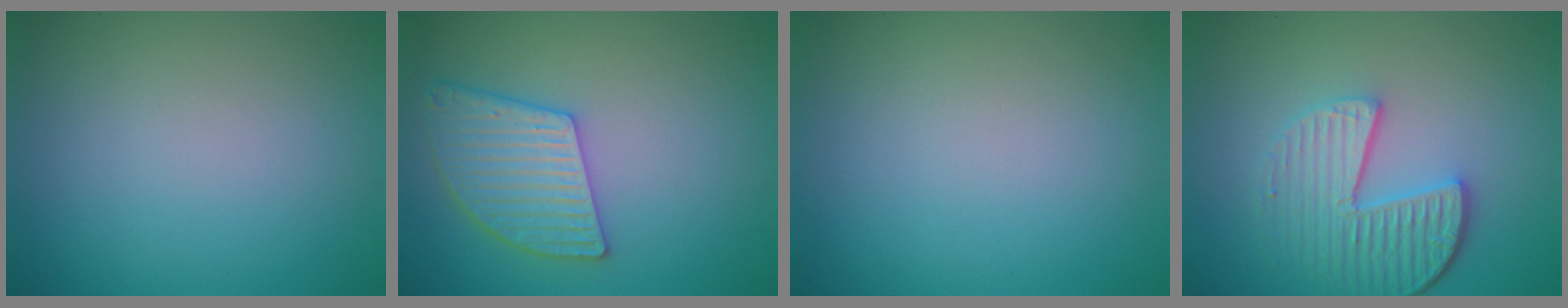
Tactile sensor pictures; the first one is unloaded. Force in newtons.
{"total": 4.8, "press": 4.3, "slide": 2.1}
{"total": 0.0}
{"total": 4.9, "press": 3.9, "slide": 2.9}